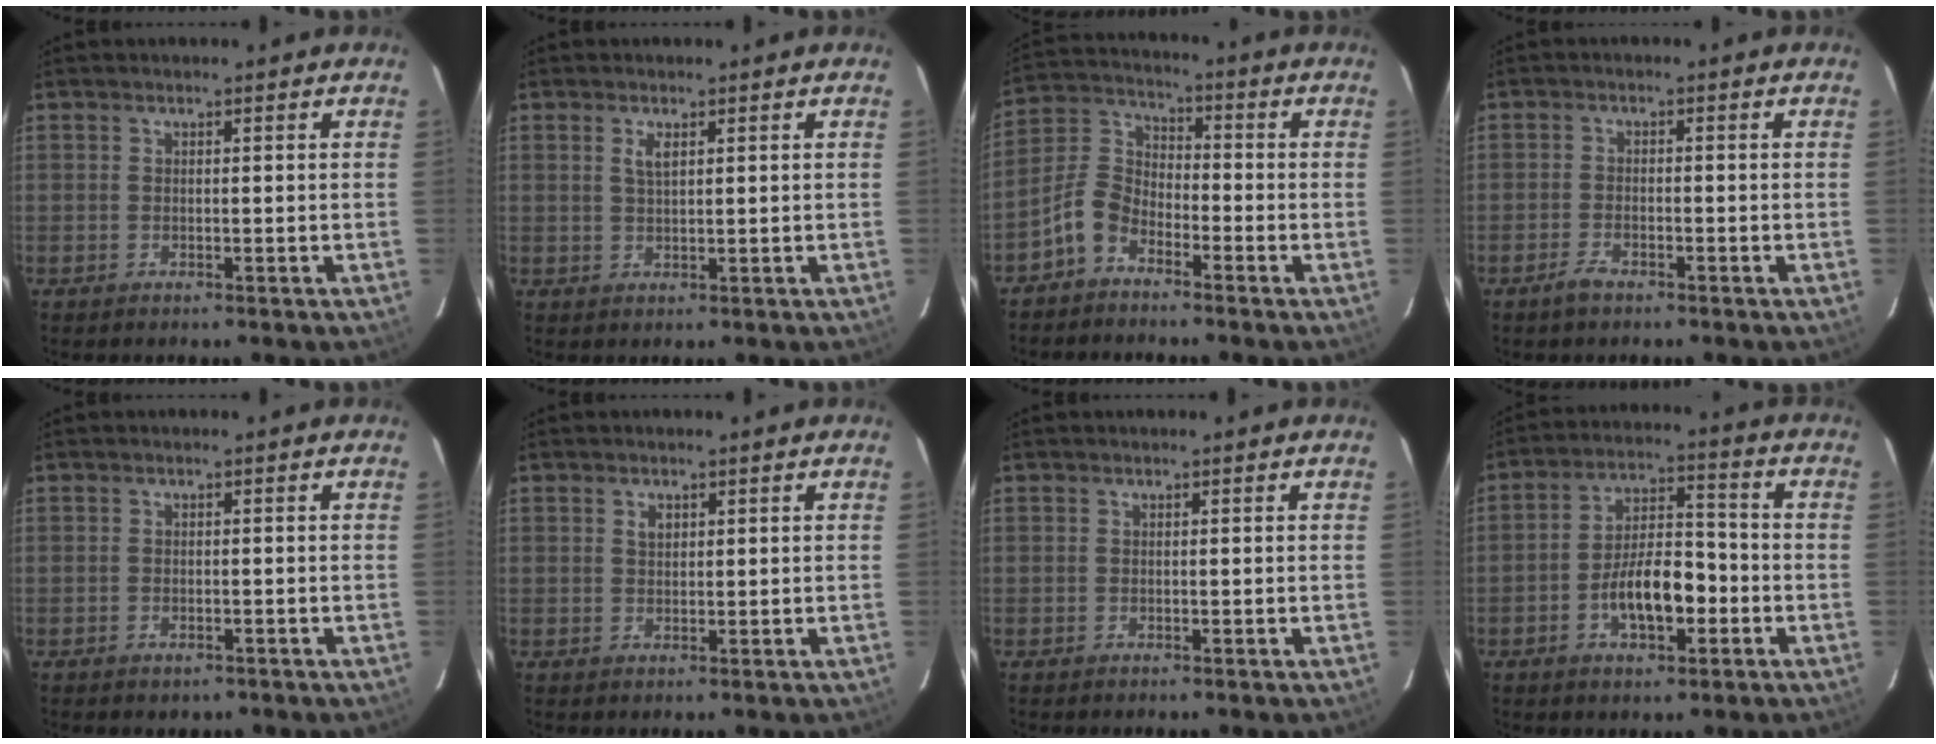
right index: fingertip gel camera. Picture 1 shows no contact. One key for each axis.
{"total": 2.2, "fx": 0.9, "fy": 0.8, "fz": 1.8, "tx": -0.033, "ty": 0.001, "tz": 0.017}
{"total": 6.9, "fx": -4.6, "fy": 4.0, "fz": 3.3, "tx": -0.078, "ty": 0.022, "tz": -0.102}
{"total": 2.9, "fx": -2.2, "fy": 1.1, "fz": 1.6, "tx": -0.043, "ty": 0.000, "tz": -0.043}
{"total": 1.7, "fx": -1.0, "fy": 1.2, "fz": 0.6, "tx": -0.014, "ty": 0.000, "tz": -0.010}
{"total": 1.7, "fx": 0.7, "fy": 1.2, "fz": 0.9, "tx": -0.014, "ty": 0.005, "tz": 0.013}
{"total": 0.0}
{"total": 10.2, "fx": -3.7, "fy": 4.3, "fz": 8.5, "tx": -0.159, "ty": 0.015, "tz": -0.057}